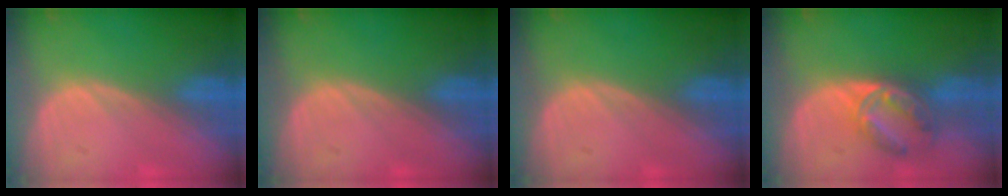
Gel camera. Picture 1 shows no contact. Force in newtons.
{"total": 0.0}
{"total": 0.0}
{"total": 6.7, "press": 5.9, "slide": 3.2}